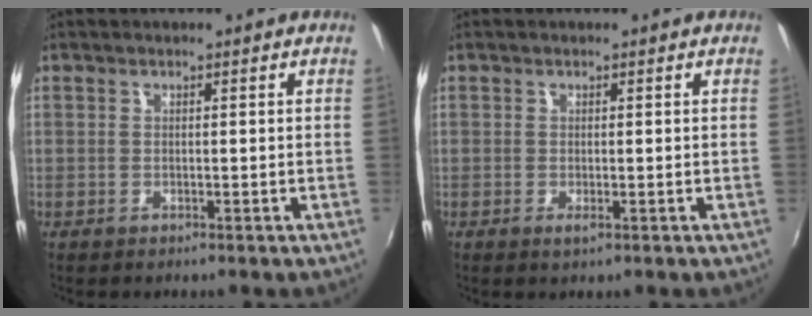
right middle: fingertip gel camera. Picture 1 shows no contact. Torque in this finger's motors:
{"motor_torque": [0.17, -0.37, -0.03, 0.00]}